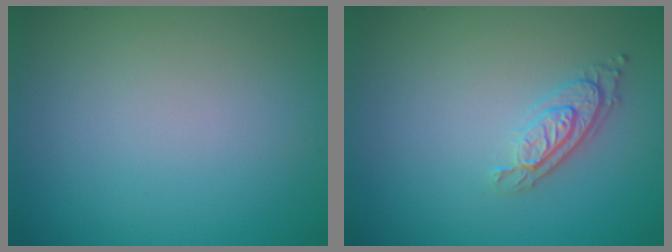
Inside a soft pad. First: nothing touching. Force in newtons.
{"total": 2.9, "press": 2.2, "slide": 1.9}